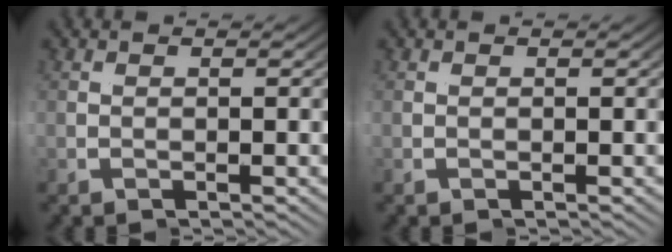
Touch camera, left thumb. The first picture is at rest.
{"total": 0.0}